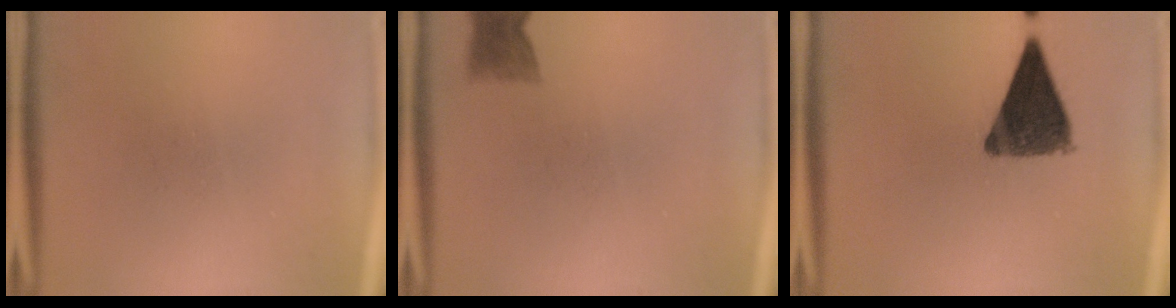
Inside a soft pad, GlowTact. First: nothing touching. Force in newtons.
{"total": 3.0}
{"total": 11.0}